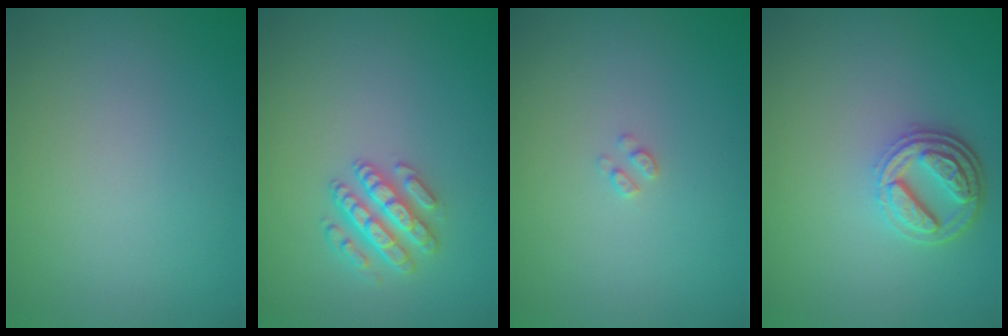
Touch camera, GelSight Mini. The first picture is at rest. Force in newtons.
{"total": 2.9, "press": 2.9, "slide": 0.7}
{"total": 0.7, "press": 0.6, "slide": 0.1}
{"total": 4.1, "press": 3.2, "slide": 2.6}